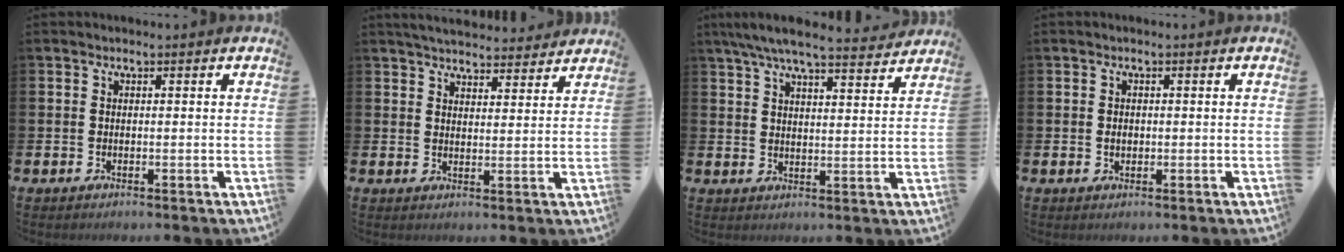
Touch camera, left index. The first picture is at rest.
{"total": 4.5, "force": [4.4, 0.7, 0.5], "torque": [-0.019, -0.023, 0.077]}
{"total": 7.0, "force": [6.5, 0.8, 2.7], "torque": [-0.062, -0.033, 0.113]}
{"total": 1.0, "force": [0.0, 0.8, 0.6], "torque": [0.002, 0.001, -0.005]}